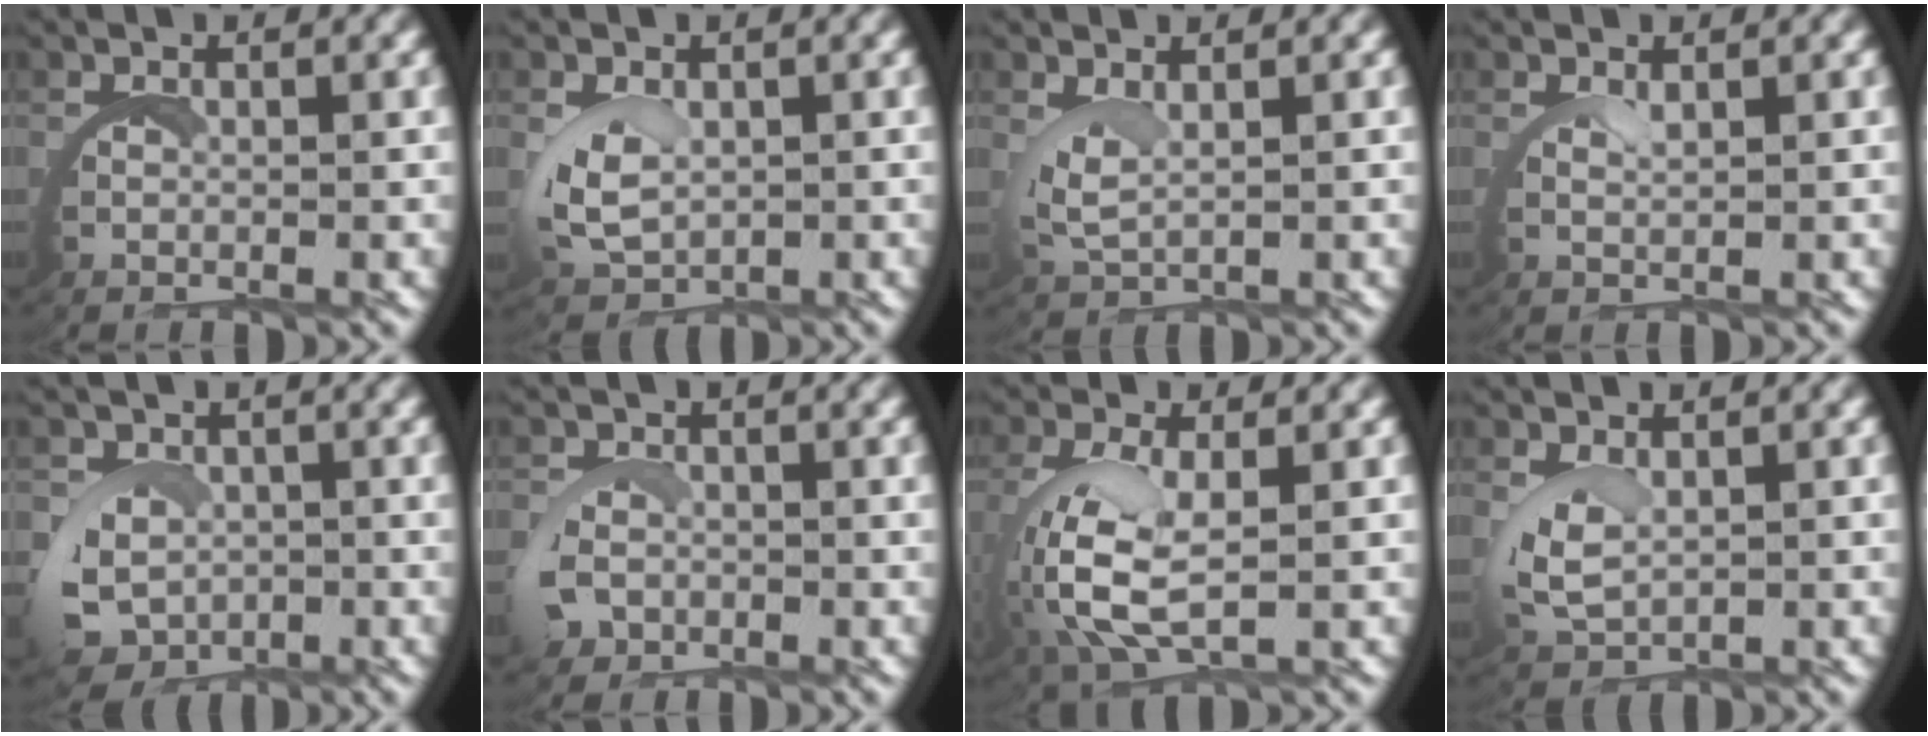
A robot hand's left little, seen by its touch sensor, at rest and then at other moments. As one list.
[{"total": 3.0, "force": [0.5, 2.0, 2.2], "torque": [-0.072, -0.014, 0.022]}, {"total": 1.9, "force": [1.3, 0.4, 1.3], "torque": [-0.045, -0.010, 0.034]}, {"total": 1.3, "force": [1.1, -0.6, 0.2], "torque": [-0.007, 0.000, 0.022]}, {"total": 6.1, "force": [-2.0, 5.2, 2.4], "torque": [-0.068, -0.040, -0.022]}, {"total": 1.8, "force": [-0.5, 1.6, 0.8], "torque": [-0.032, -0.008, -0.011]}, {"total": 6.5, "force": [0.3, 3.7, 5.3], "torque": [-0.148, -0.025, 0.025]}, {"total": 2.3, "force": [0.9, 1.2, 1.8], "torque": [-0.062, -0.014, 0.029]}]